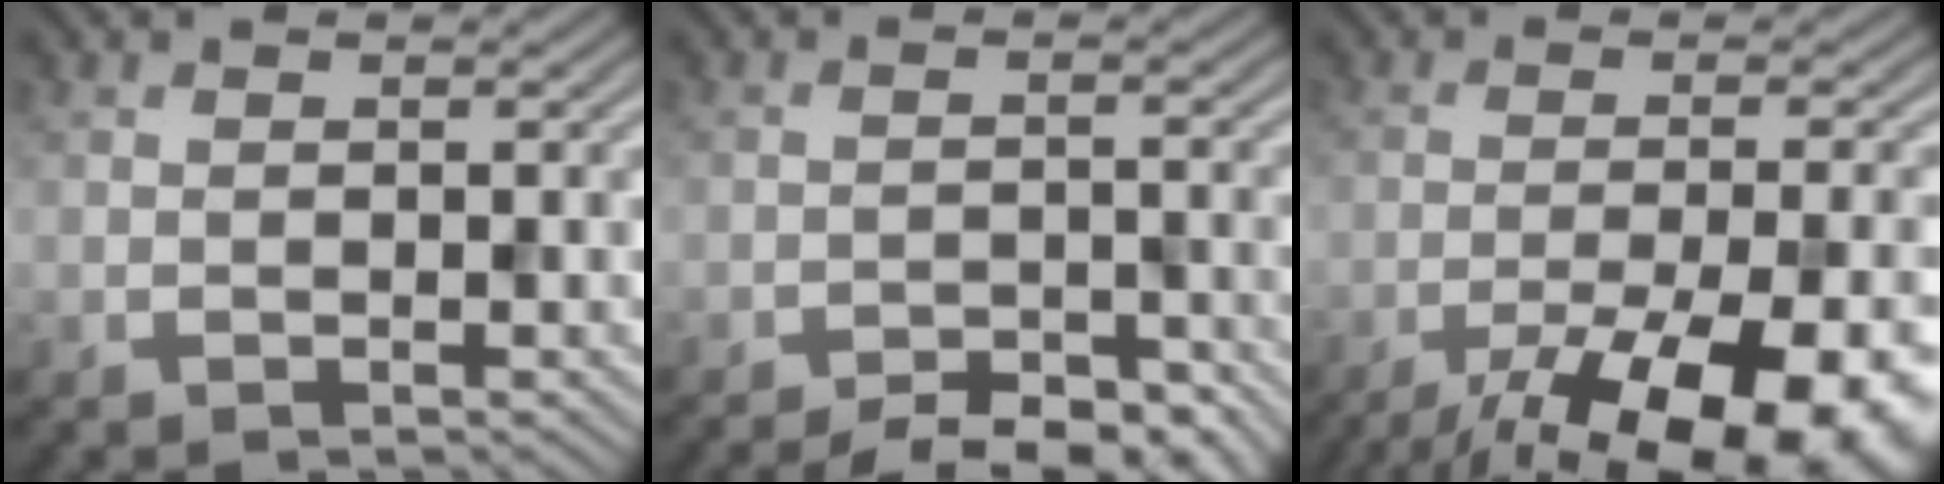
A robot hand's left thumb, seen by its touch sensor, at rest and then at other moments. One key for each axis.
{"total": 5.8, "fx": -5.2, "fy": 1.3, "fz": 2.3, "tx": -0.041, "ty": 0.000, "tz": -0.075}
{"total": 15.8, "fx": -10.7, "fy": 4.2, "fz": 10.9, "tx": -0.159, "ty": -0.030, "tz": -0.145}